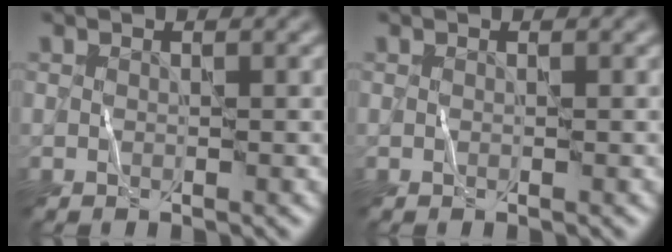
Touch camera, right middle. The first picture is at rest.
{"total": 0.0}